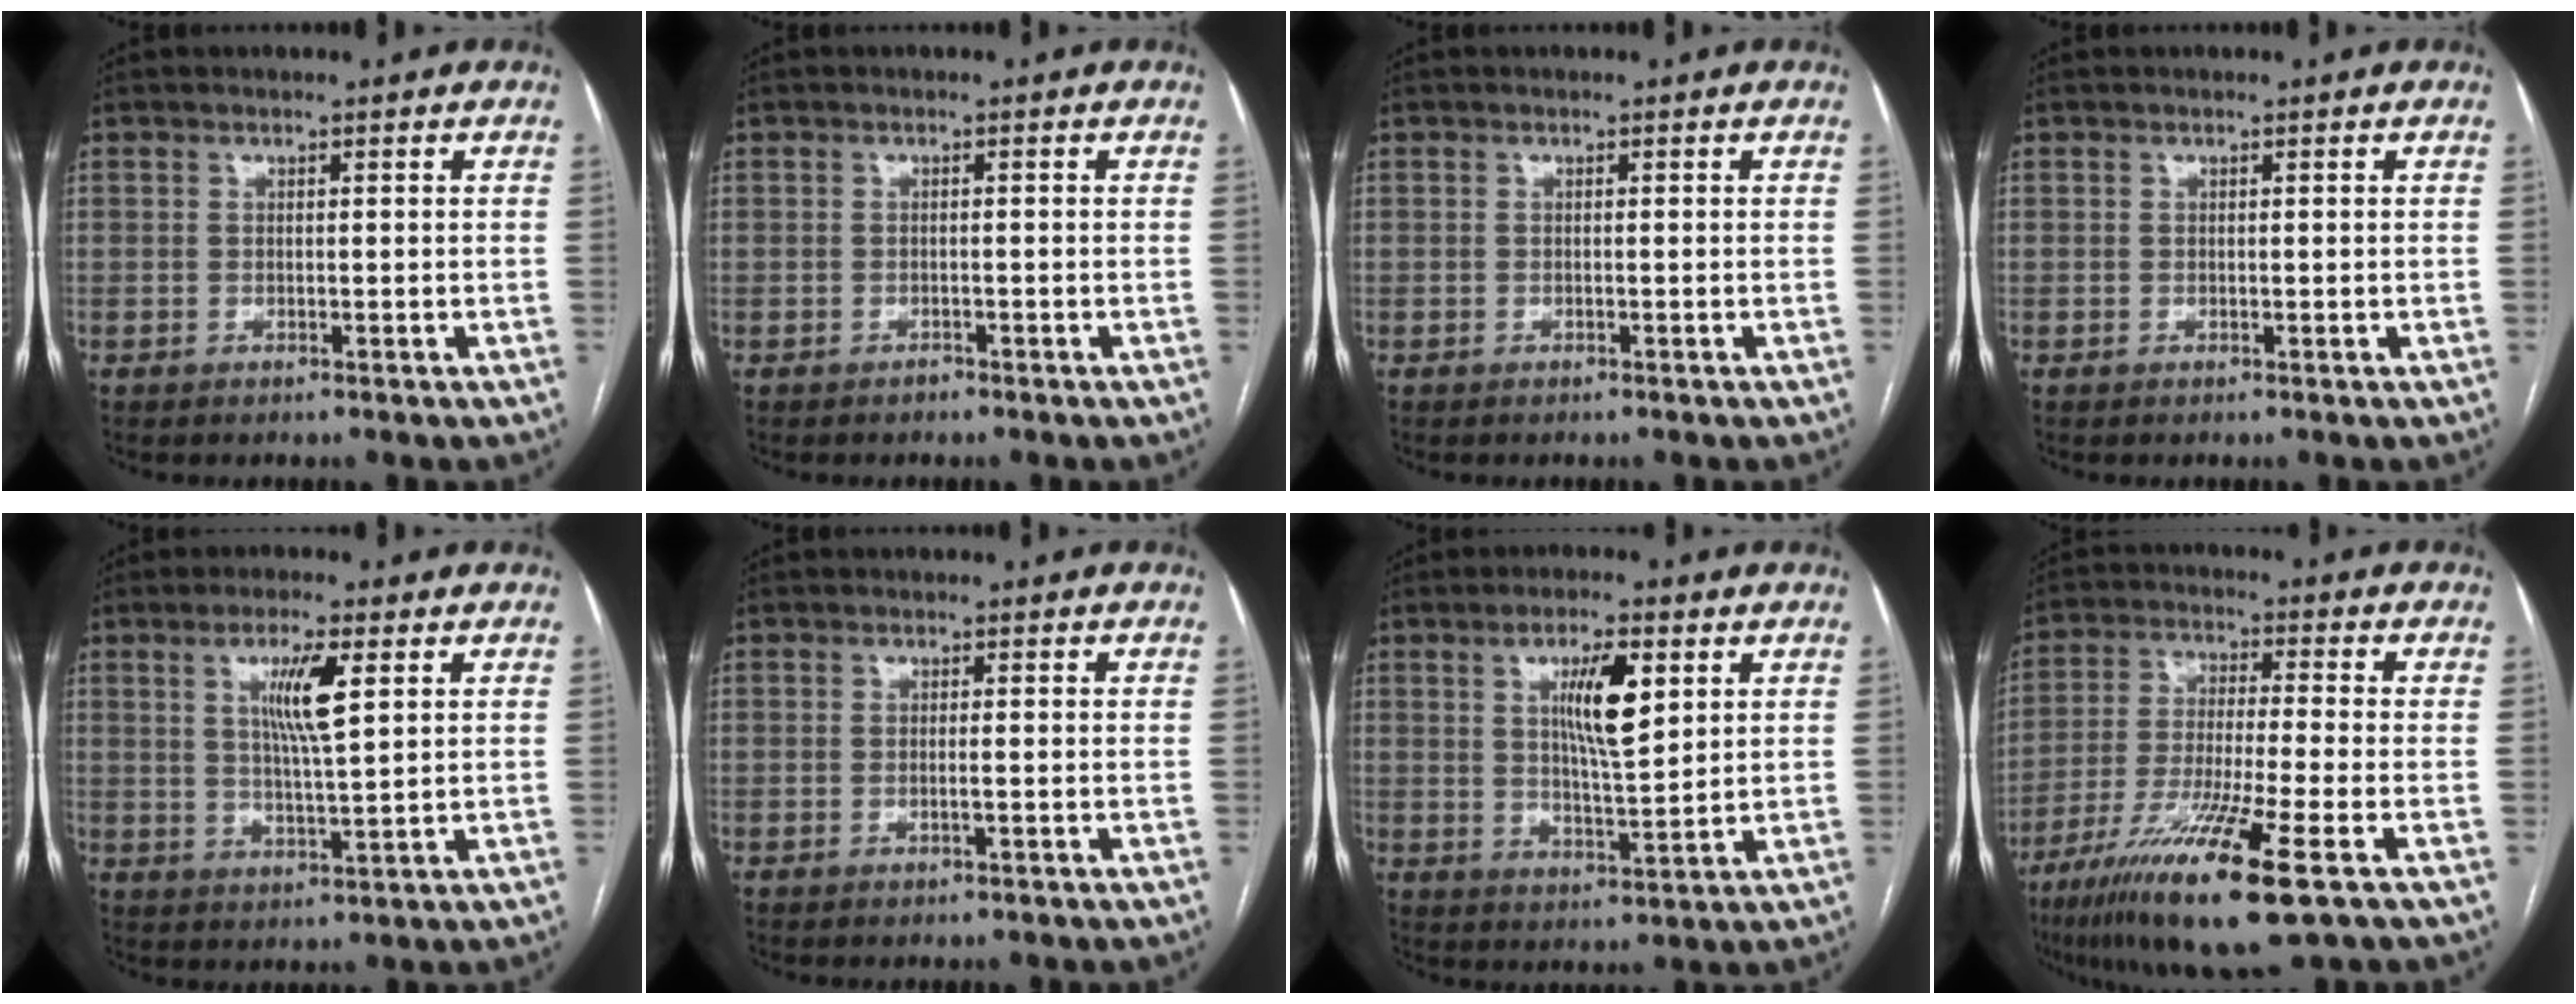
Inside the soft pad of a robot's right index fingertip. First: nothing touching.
{"total": 0.6, "force": [-0.6, 0.3, 0.1], "torque": [-0.001, 0.000, -0.010]}
{"total": 0.0}
{"total": 0.0}
{"total": 6.9, "force": [2.4, 0.5, 6.4], "torque": [-0.121, -0.004, 0.046]}
{"total": 0.9, "force": [-0.3, 0.0, 0.9], "torque": [-0.019, -0.001, -0.004]}
{"total": 8.3, "force": [2.9, 1.6, 7.6], "torque": [-0.132, -0.002, 0.053]}
{"total": 15.6, "force": [-8.4, 0.1, 13.1], "torque": [-0.264, -0.043, -0.149]}